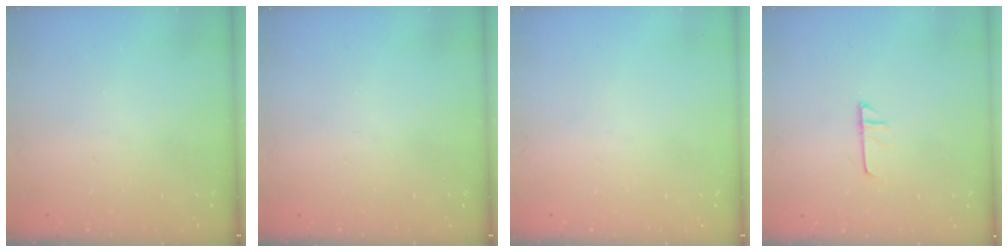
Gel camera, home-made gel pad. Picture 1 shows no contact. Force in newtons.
{"total": 0.0}
{"total": 0.0}
{"total": 6.4, "press": 6.4, "slide": 0.3}